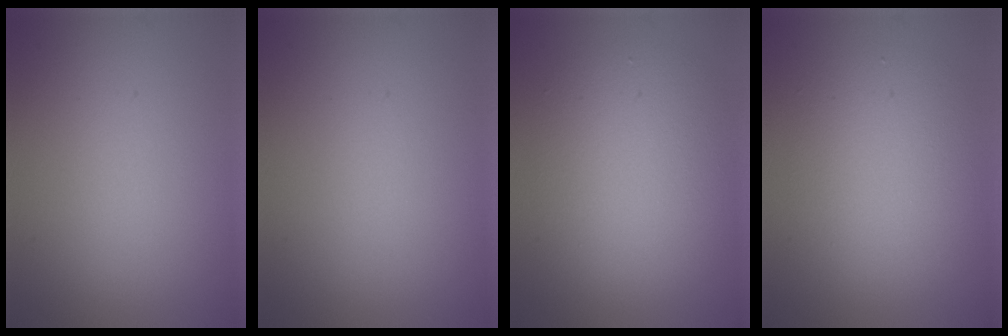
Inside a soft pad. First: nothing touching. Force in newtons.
{"total": 0.0}
{"total": 5.5, "press": 5.5, "slide": 0.5}
{"total": 4.4, "press": 4.4, "slide": 0.2}